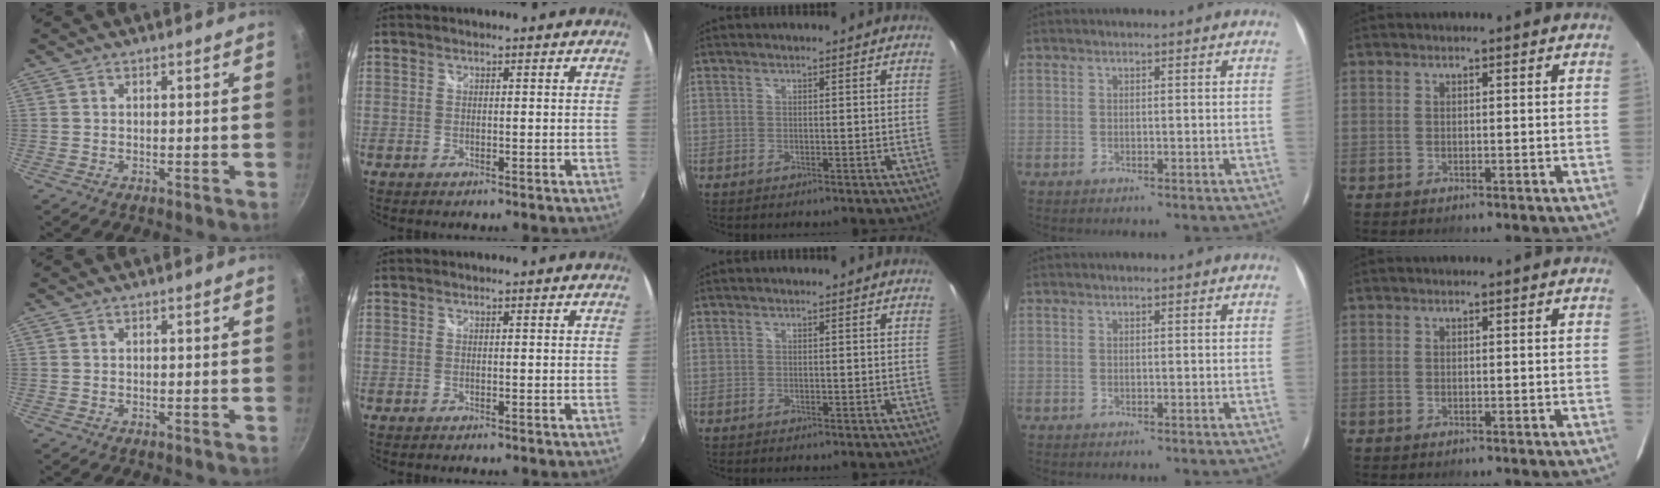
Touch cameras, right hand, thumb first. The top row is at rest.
{}